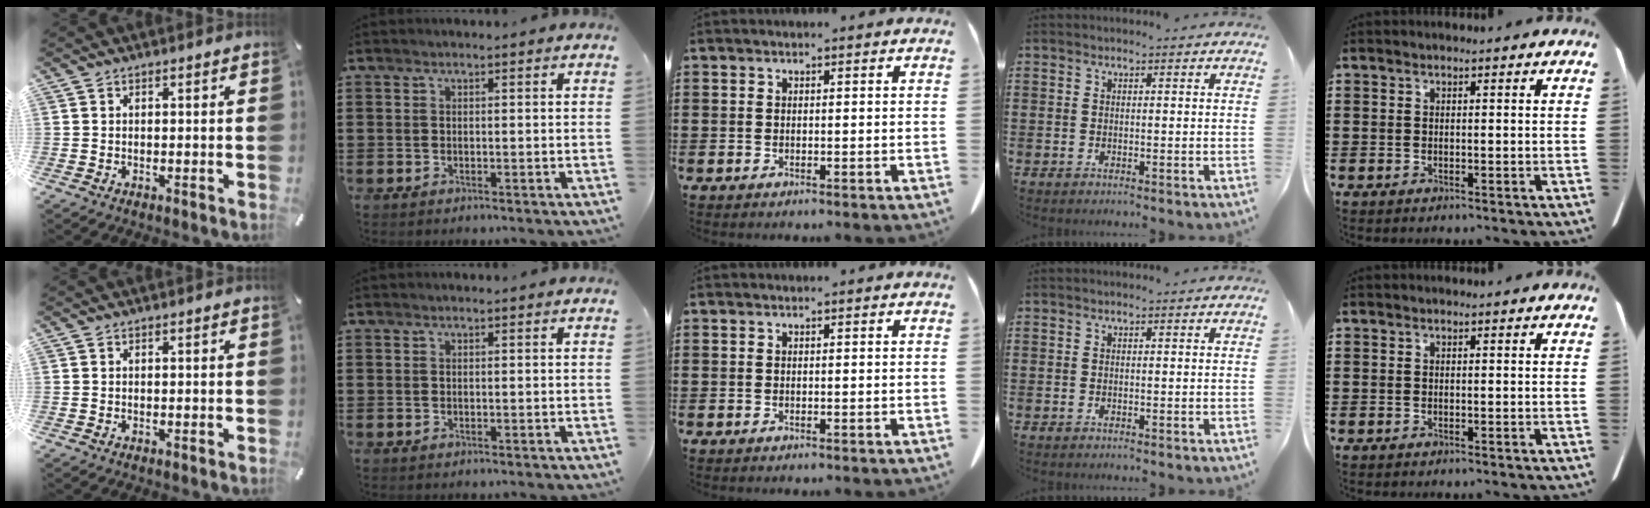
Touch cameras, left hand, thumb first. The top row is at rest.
{}